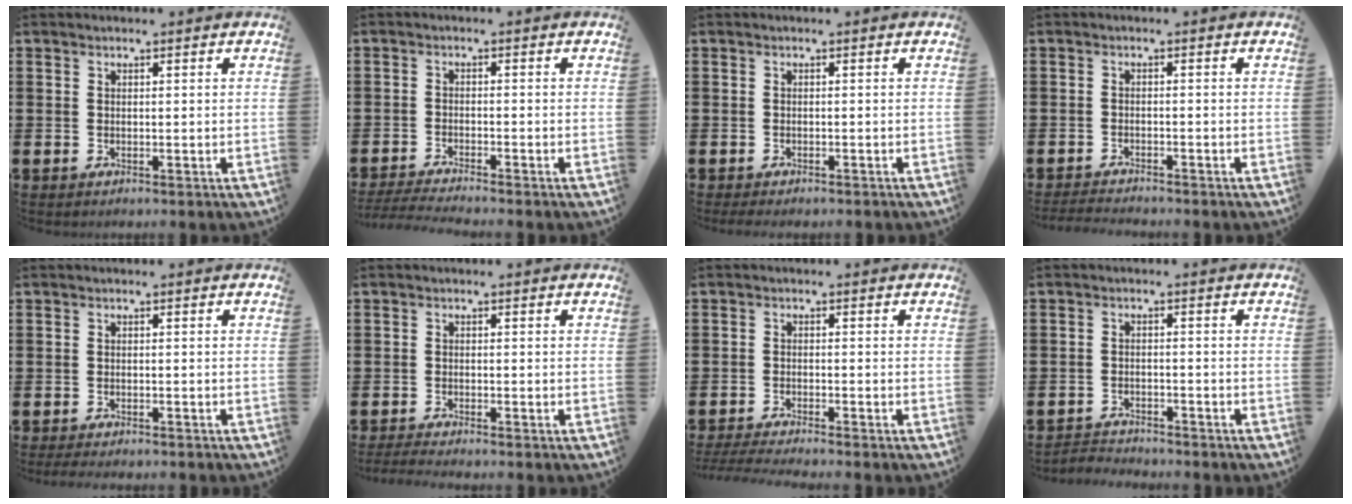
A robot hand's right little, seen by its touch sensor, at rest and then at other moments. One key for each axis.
{"total": 1.7, "fx": -1.5, "fy": -0.3, "fz": 0.7, "tx": -0.009, "ty": 0.002, "tz": -0.028}
{"total": 0.6, "fx": -0.6, "fy": 0.1, "fz": 0.3, "tx": -0.005, "ty": -0.002, "tz": -0.012}
{"total": 1.2, "fx": -1.2, "fy": -0.1, "fz": 0.2, "tx": -0.004, "ty": 0.002, "tz": -0.024}
{"total": 1.1, "fx": -1.0, "fy": 0.1, "fz": 0.4, "tx": -0.009, "ty": -0.001, "tz": -0.019}
{"total": 1.0, "fx": -0.7, "fy": -0.2, "fz": 0.8, "tx": -0.010, "ty": 0.001, "tz": -0.011}
{"total": 1.6, "fx": -1.4, "fy": -0.3, "fz": 0.7, "tx": -0.008, "ty": 0.003, "tz": -0.026}
{"total": 2.3, "fx": -2.3, "fy": 0.1, "fz": -0.2, "tx": -0.002, "ty": 0.002, "tz": -0.052}